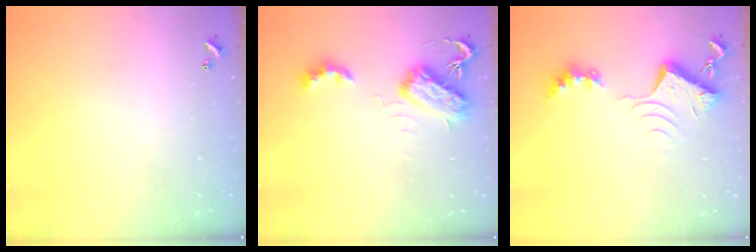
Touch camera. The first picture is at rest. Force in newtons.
{"total": 6.1, "press": 6.0, "slide": 0.5}
{"total": 8.0, "press": 8.0, "slide": 0.9}